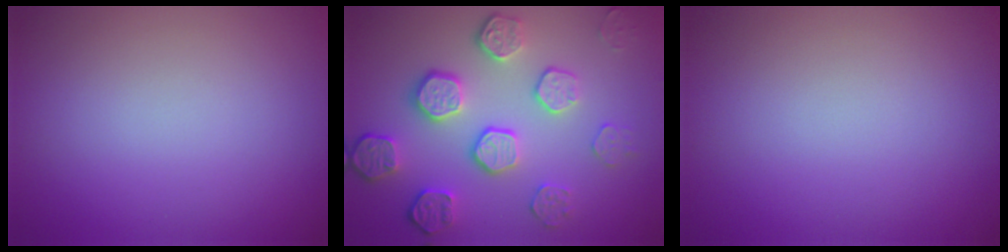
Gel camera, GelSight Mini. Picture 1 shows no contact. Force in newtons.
{"total": 5.3, "press": 4.0, "slide": 3.5}
{"total": 0.0}